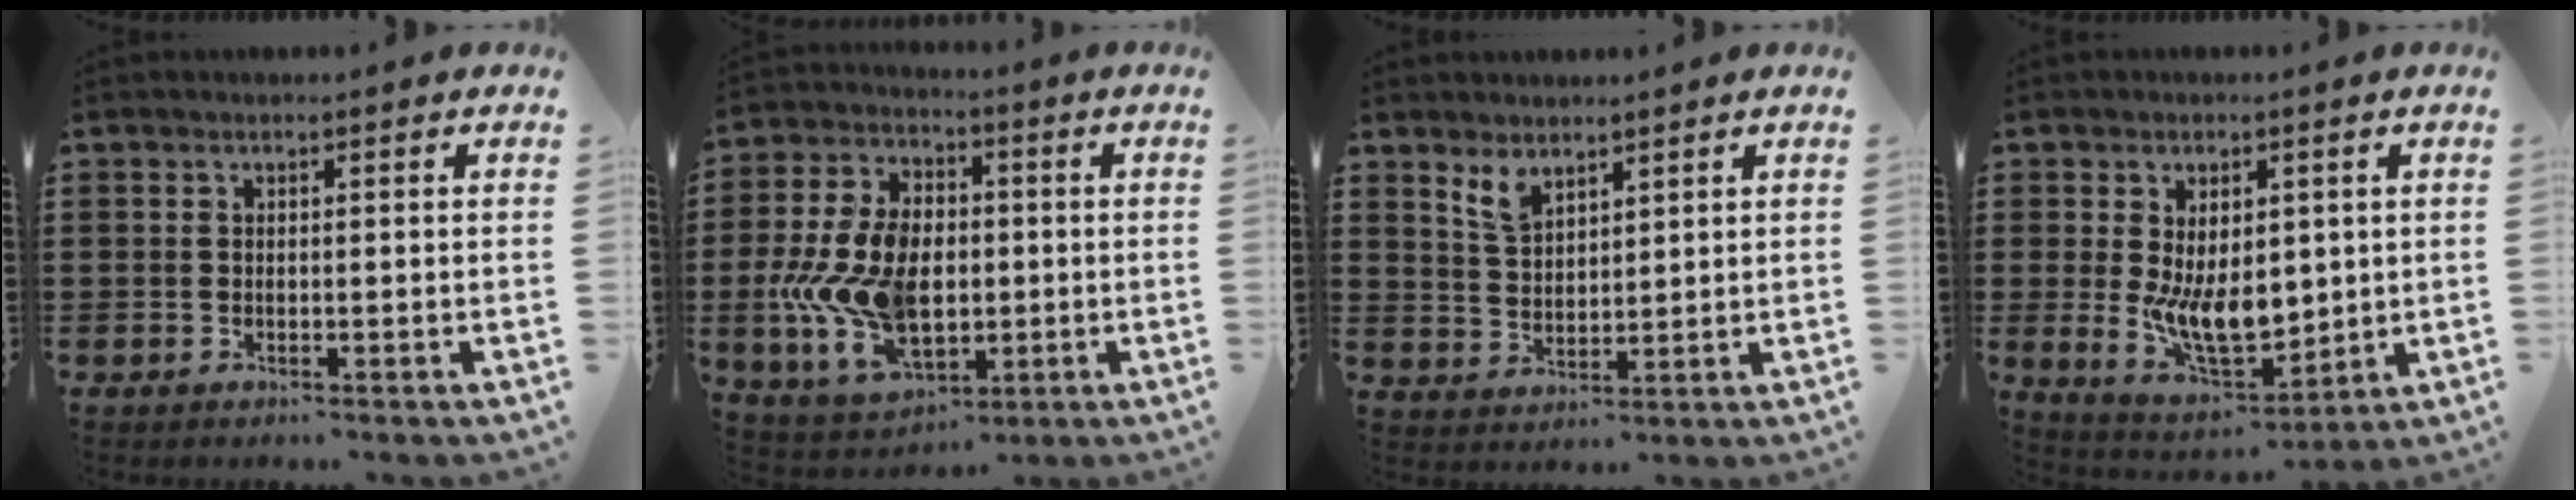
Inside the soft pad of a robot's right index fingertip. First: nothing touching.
{"total": 13.7, "force": [-1.4, 8.7, 10.5], "torque": [-0.253, 0.000, -0.023]}
{"total": 3.9, "force": [3.0, 1.8, 1.8], "torque": [-0.043, 0.001, 0.057]}
{"total": 8.8, "force": [0.3, 5.5, 6.9], "torque": [-0.126, -0.003, 0.008]}